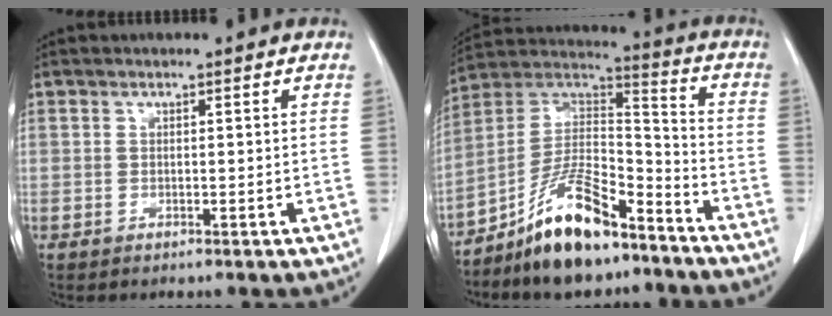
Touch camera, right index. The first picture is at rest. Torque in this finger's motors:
{"motor_torque": [1.11, -1.02, 0.66, 0.19]}